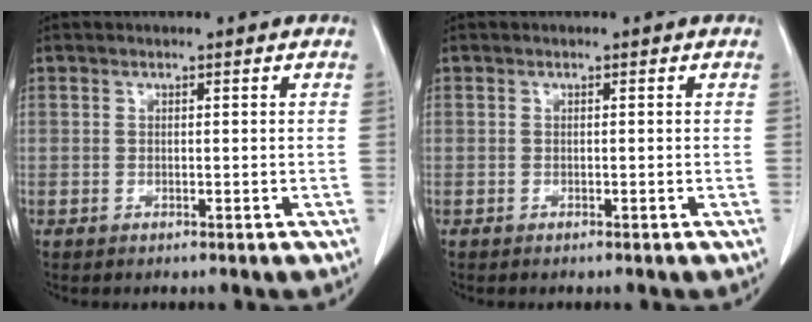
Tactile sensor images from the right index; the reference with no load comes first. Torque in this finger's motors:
{"motor_torque": [0.10, -0.08, 0.02, 0.01]}